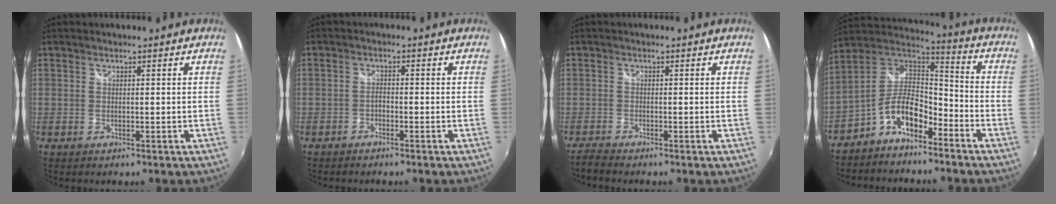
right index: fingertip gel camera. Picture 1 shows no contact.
{"total": 1.6, "force": [-1.3, 0.5, 0.7], "torque": [-0.020, 0.003, -0.026]}
{"total": 1.9, "force": [-1.9, 0.1, 0.3], "torque": [-0.012, -0.006, -0.040]}
{"total": 11.1, "force": [-6.3, 5.0, 7.7], "torque": [-0.161, 0.019, -0.115]}